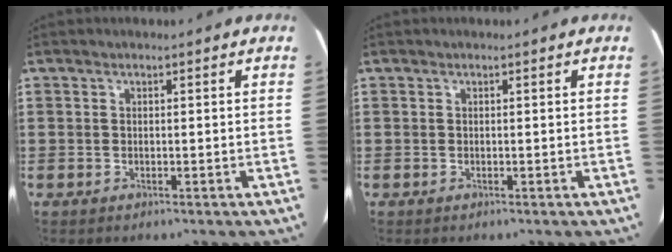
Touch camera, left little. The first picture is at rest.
{"total": 0.0}